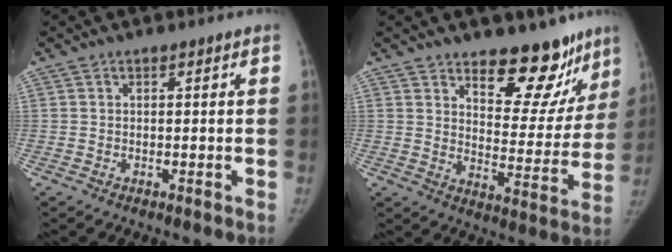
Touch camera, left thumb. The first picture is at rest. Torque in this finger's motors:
{"motor_torque": [0.23, 0.19, 1.21, -0.68, 0.14]}